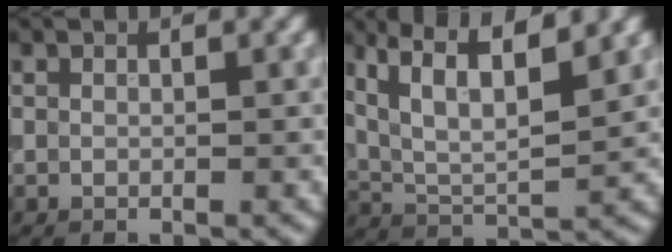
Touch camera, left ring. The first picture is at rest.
{"total": 7.5, "force": [4.3, 2.4, 5.8], "torque": [-0.109, 0.013, 0.075]}